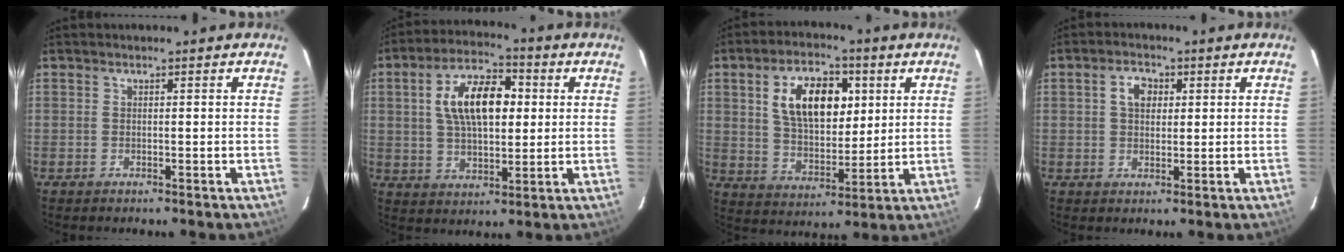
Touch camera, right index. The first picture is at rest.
{"total": 13.1, "force": [2.6, 6.7, 11.0], "torque": [-0.195, 0.025, 0.045]}
{"total": 13.9, "force": [4.3, 7.8, 10.6], "torque": [-0.185, 0.019, 0.082]}
{"total": 4.1, "force": [1.1, 2.8, 2.7], "torque": [-0.044, 0.013, 0.021]}